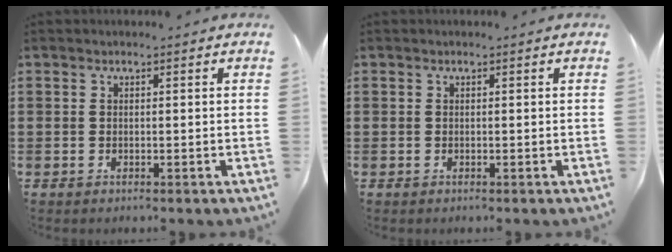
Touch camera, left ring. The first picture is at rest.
{"total": 0.0}